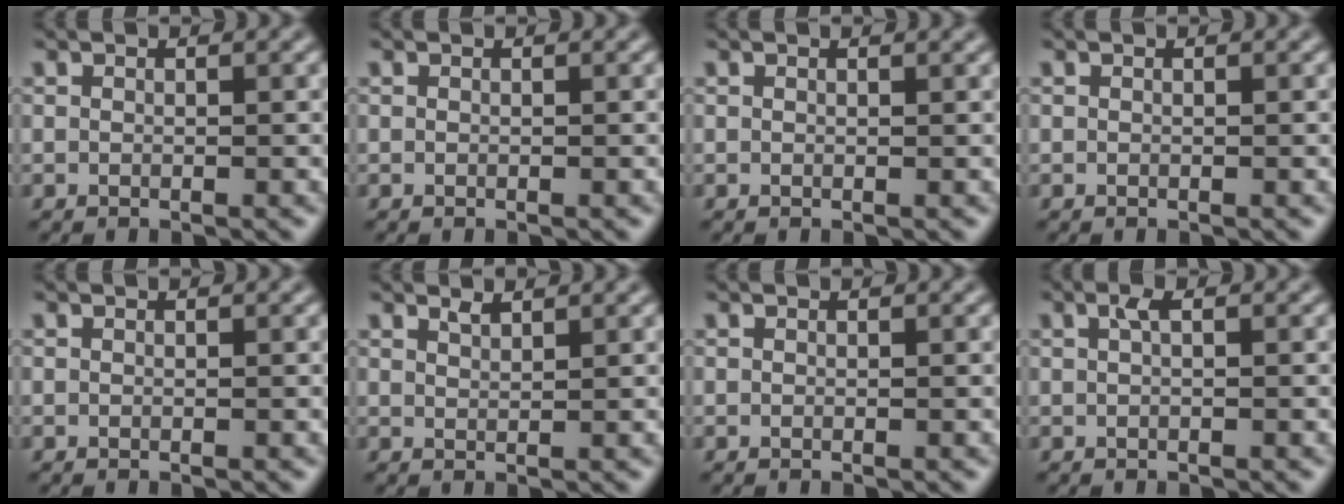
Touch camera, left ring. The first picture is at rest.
{"total": 0.0}
{"total": 0.7, "force": [0.7, 0.1, 0.2], "torque": [0.000, 0.000, 0.008]}
{"total": 0.0}
{"total": 0.0}
{"total": 1.0, "force": [1.0, 0.1, 0.2], "torque": [-0.002, -0.001, 0.019]}
{"total": 0.0}
{"total": 0.9, "force": [0.3, 0.2, 0.8], "torque": [-0.018, 0.005, 0.005]}